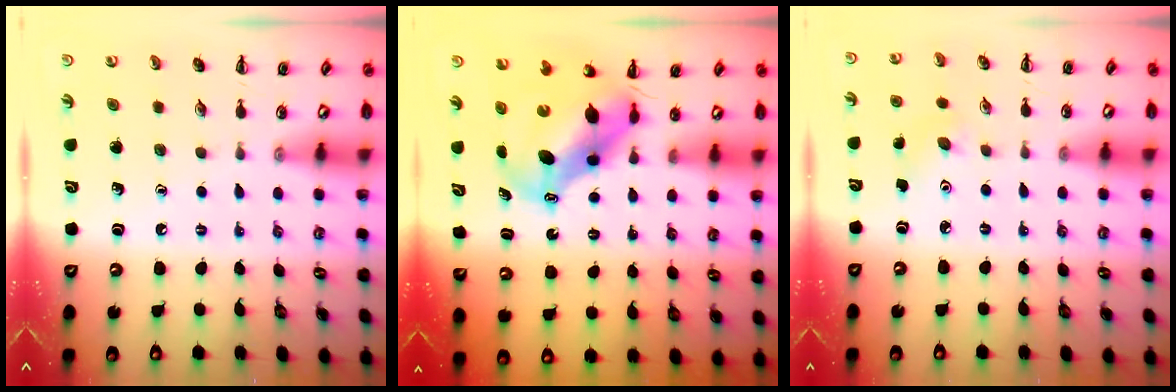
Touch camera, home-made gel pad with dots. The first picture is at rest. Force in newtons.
{"total": 8.6, "press": 8.2, "slide": 2.6}
{"total": 5.5, "press": 5.2, "slide": 1.7}